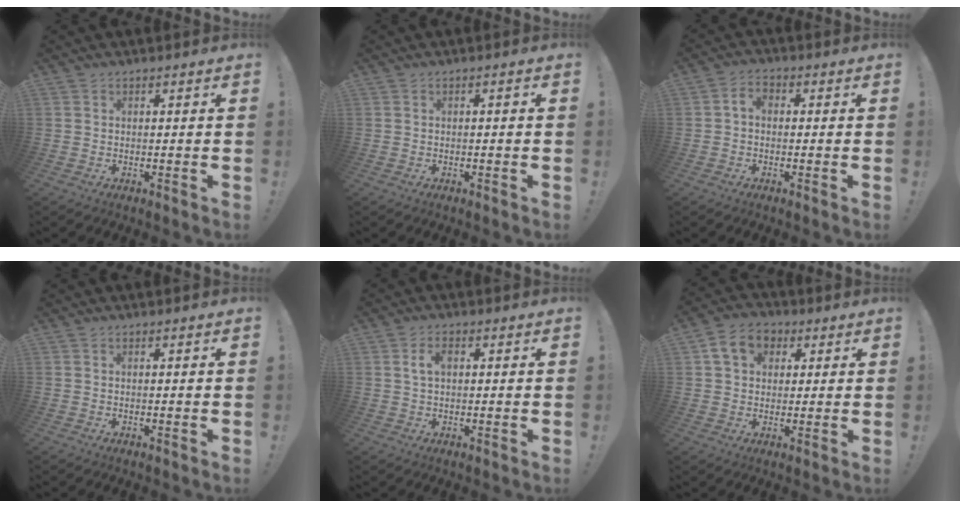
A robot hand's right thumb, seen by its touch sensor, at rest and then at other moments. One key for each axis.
{"total": 0.8, "fx": -0.6, "fy": 0.0, "fz": 0.5, "tx": -0.016, "ty": 0.003, "tz": -0.010}
{"total": 3.0, "fx": -0.5, "fy": 2.0, "fz": 2.2, "tx": -0.041, "ty": 0.011, "tz": -0.009}
{"total": 0.0}
{"total": 3.9, "fx": 0.8, "fy": 2.2, "fz": 3.1, "tx": -0.057, "ty": 0.008, "tz": 0.012}
{"total": 9.2, "fx": 3.4, "fy": 7.2, "fz": 4.7, "tx": -0.071, "ty": 0.000, "tz": 0.065}